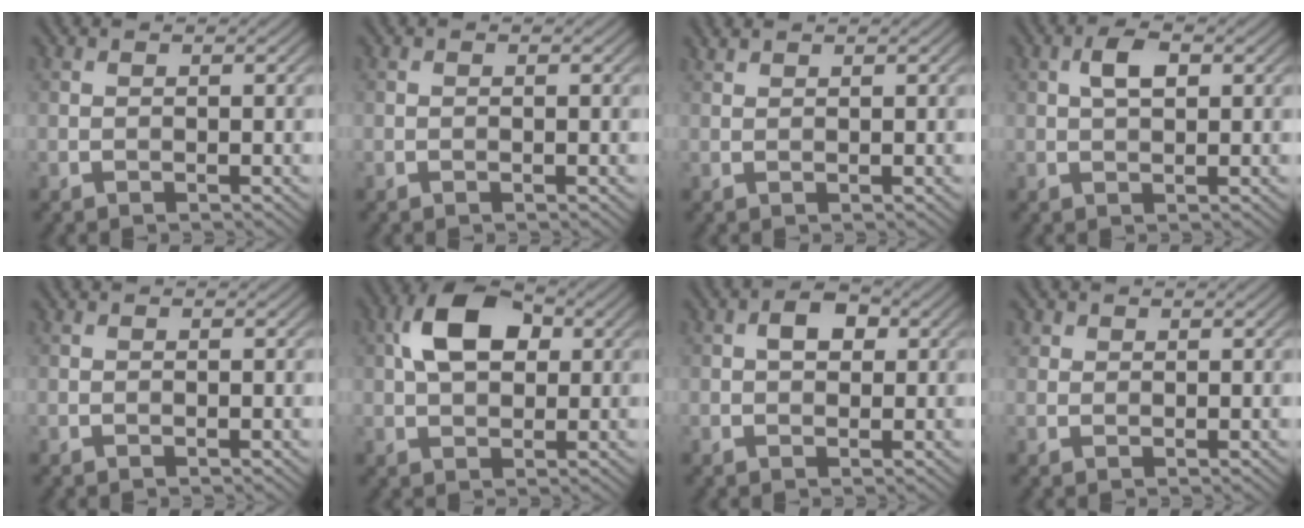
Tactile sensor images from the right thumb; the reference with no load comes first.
{"total": 0.0}
{"total": 1.0, "force": [0.9, 0.0, 0.3], "torque": [-0.009, 0.006, 0.023]}
{"total": 3.2, "force": [1.0, 1.6, 2.7], "torque": [-0.052, 0.006, 0.015]}
{"total": 0.0}
{"total": 8.4, "force": [2.1, 5.1, 6.3], "torque": [-0.126, 0.018, 0.031]}
{"total": 3.0, "force": [0.7, 2.0, 2.1], "torque": [-0.037, 0.005, 0.007]}
{"total": 1.3, "force": [0.9, 1.0, 0.3], "torque": [-0.005, 0.001, 0.019]}